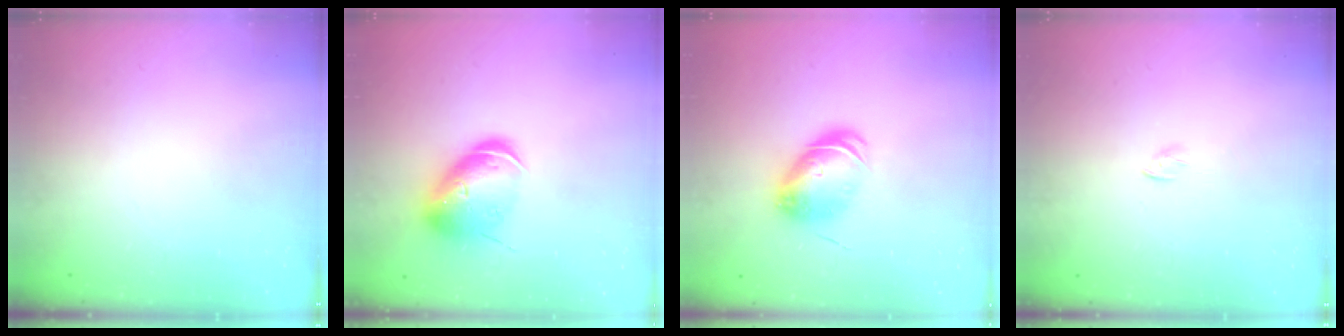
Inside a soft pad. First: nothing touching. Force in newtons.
{"total": 12.4, "press": 12.2, "slide": 2.2}
{"total": 8.5, "press": 8.4, "slide": 1.1}
{"total": 1.4, "press": 1.3, "slide": 0.4}